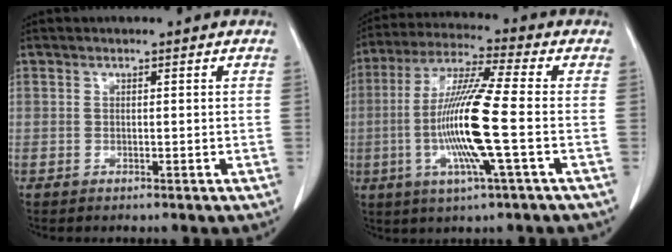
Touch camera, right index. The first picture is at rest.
{"total": 14.5, "force": [-2.6, -0.2, 14.2], "torque": [-0.291, -0.009, -0.060]}